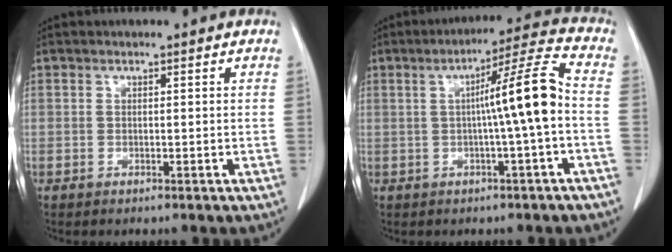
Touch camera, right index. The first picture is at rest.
{"total": 9.5, "force": [-0.5, -1.0, 9.5], "torque": [-0.144, 0.020, -0.008]}